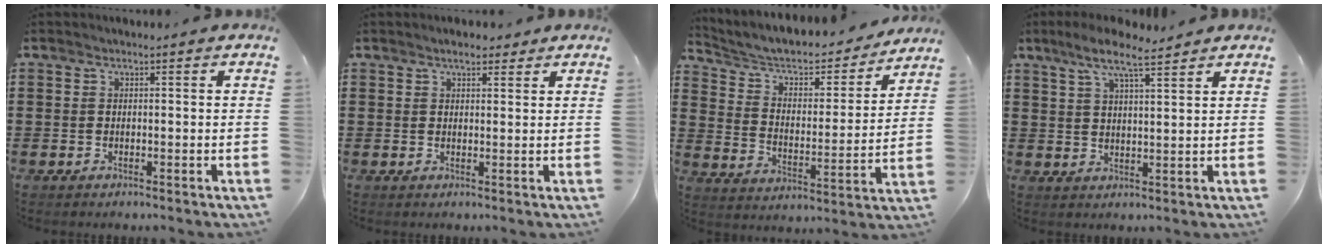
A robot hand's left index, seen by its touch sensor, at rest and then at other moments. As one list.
[{"total": 2.5, "force": [2.0, 0.8, 1.1], "torque": [-0.026, 0.006, 0.037]}, {"total": 5.2, "force": [4.2, 2.1, 2.3], "torque": [-0.067, -0.028, 0.065]}, {"total": 7.3, "force": [5.6, 1.1, 4.6], "torque": [-0.103, -0.006, 0.099]}]